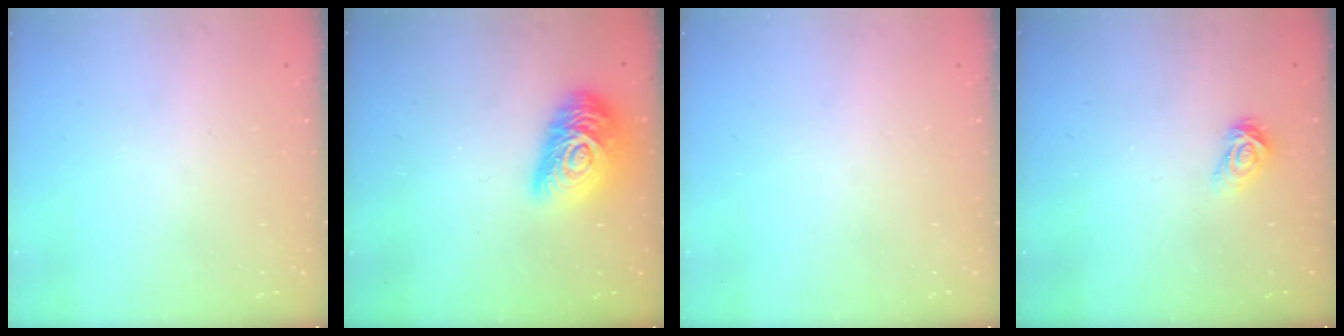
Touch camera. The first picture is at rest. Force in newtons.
{"total": 15.9, "press": 15.8, "slide": 0.8}
{"total": 0.0}
{"total": 3.3, "press": 3.3, "slide": 0.3}